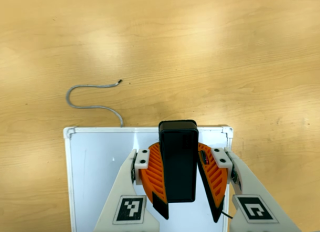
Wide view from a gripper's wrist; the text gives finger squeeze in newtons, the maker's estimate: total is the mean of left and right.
{"total": 9.2, "left": 9.2, "right": 9.2}